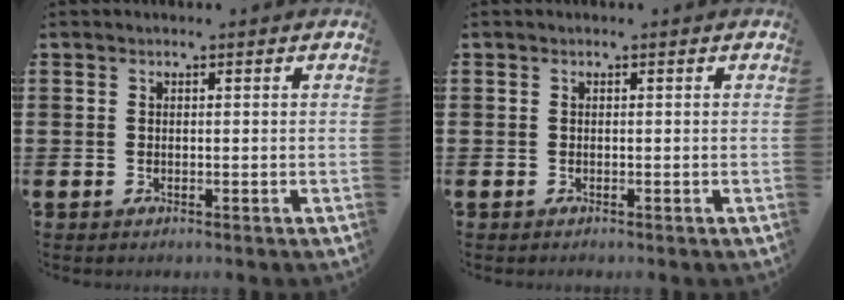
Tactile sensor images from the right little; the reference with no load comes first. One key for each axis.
{"total": 0.0}